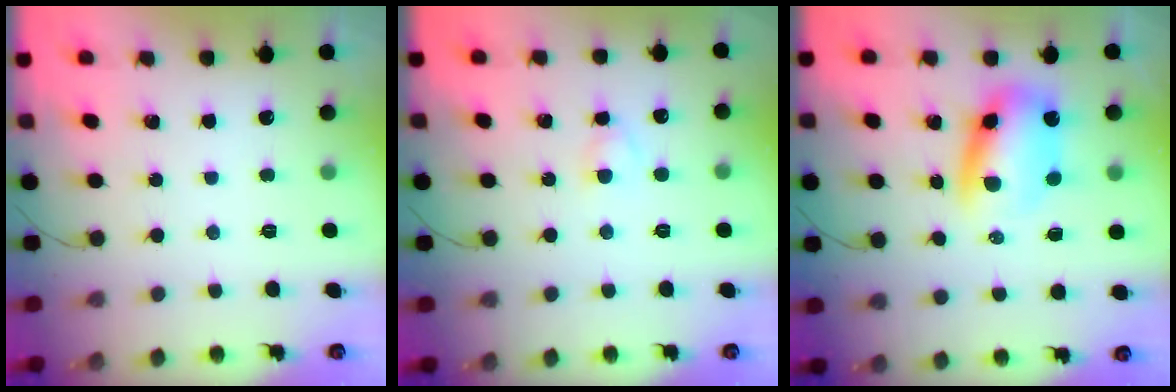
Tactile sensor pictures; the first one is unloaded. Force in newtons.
{"total": 2.5, "press": 2.3, "slide": 1.0}
{"total": 9.3, "press": 9.0, "slide": 2.4}